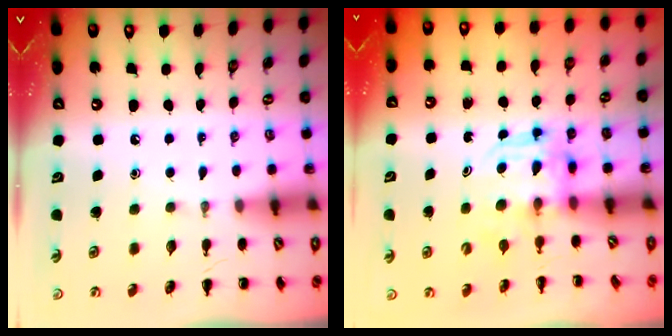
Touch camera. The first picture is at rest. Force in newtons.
{"total": 3.6, "press": 3.6, "slide": 0.3}